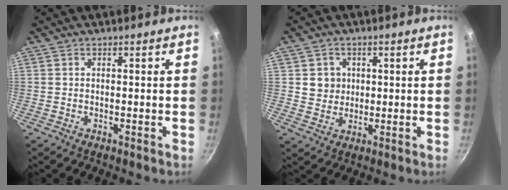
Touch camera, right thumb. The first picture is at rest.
{"total": 4.5, "force": [1.0, 4.3, 1.1], "torque": [0.006, 0.003, 0.018]}